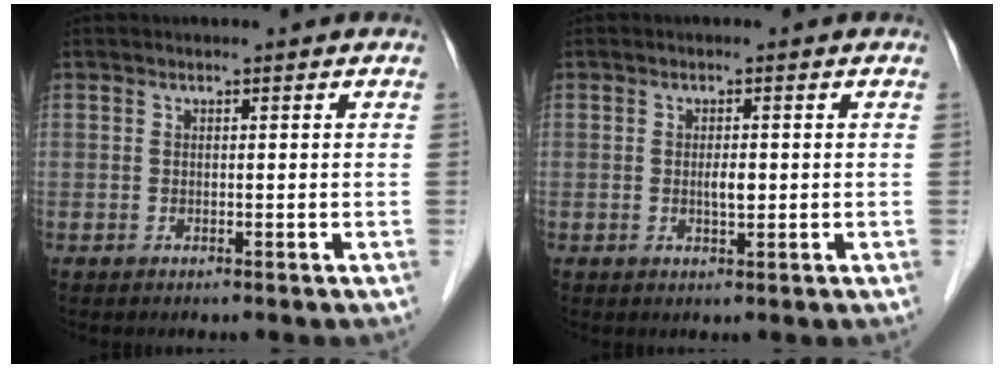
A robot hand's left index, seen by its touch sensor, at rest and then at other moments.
{"total": 1.8, "force": [0.0, 0.6, 1.7], "torque": [-0.031, 0.000, 0.000]}